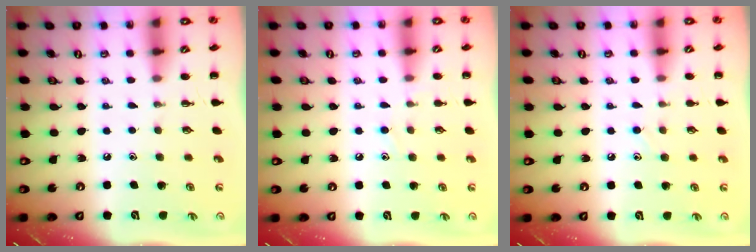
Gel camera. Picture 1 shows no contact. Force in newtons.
{"total": 7.2, "press": 6.8, "slide": 2.4}
{"total": 7.0, "press": 6.6, "slide": 2.1}